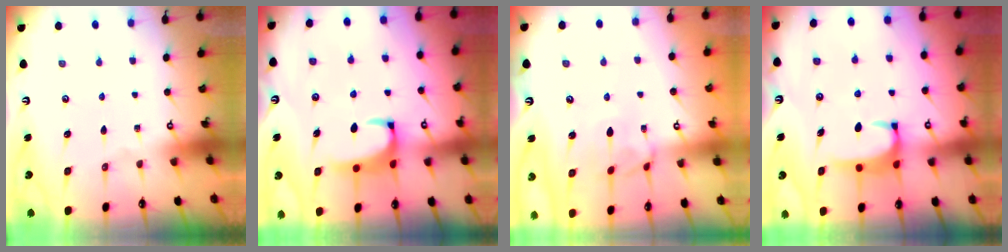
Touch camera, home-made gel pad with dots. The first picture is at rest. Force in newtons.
{"total": 2.2, "press": 2.0, "slide": 1.0}
{"total": 1.1, "press": 0.8, "slide": 0.7}
{"total": 2.9, "press": 2.8, "slide": 0.7}